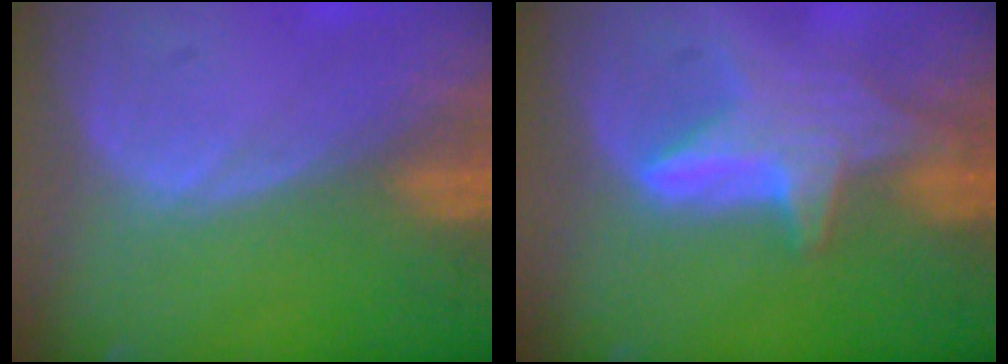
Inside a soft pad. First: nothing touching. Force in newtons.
{"total": 5.9, "press": 5.9, "slide": 0.4}